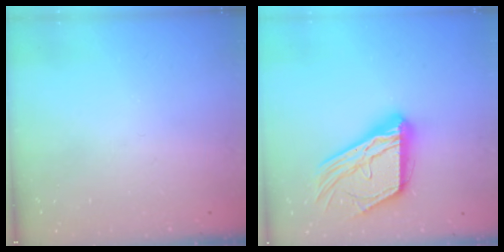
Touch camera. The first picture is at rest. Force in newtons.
{"total": 19.6, "press": 19.5, "slide": 1.8}